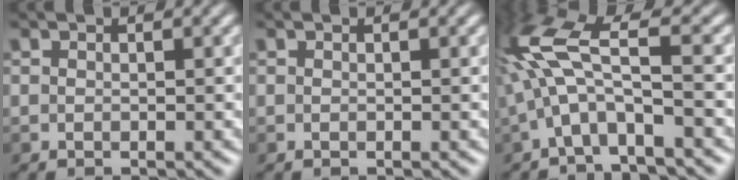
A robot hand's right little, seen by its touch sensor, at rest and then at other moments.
{"total": 0.0}
{"total": 5.8, "force": [-1.4, 1.3, 5.5], "torque": [-0.129, 0.024, -0.035]}